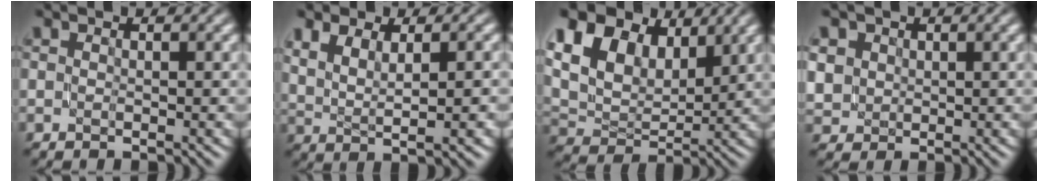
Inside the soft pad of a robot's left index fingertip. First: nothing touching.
{"total": 4.2, "force": [1.5, 1.7, 3.5], "torque": [-0.067, 0.002, 0.036]}
{"total": 11.0, "force": [6.2, 6.6, 6.2], "torque": [-0.147, 0.029, 0.098]}
{"total": 3.5, "force": [1.2, 3.0, 1.2], "torque": [-0.051, 0.010, 0.033]}